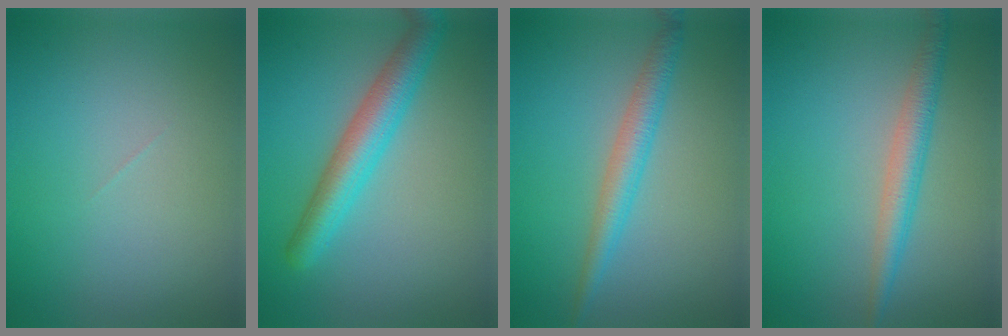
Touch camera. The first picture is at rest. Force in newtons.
{"total": 4.7, "press": 4.7, "slide": 0.2}
{"total": 2.9, "press": 2.9, "slide": 0.1}
{"total": 2.9, "press": 2.9, "slide": 0.1}